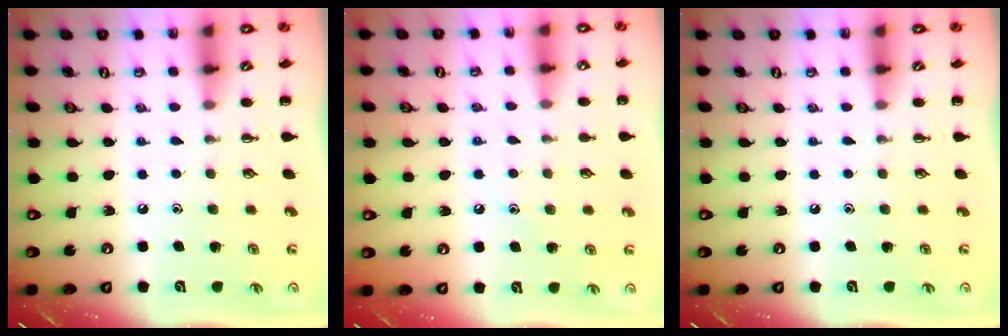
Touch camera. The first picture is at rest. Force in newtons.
{"total": 7.8, "press": 7.5, "slide": 2.1}
{"total": 0.0}